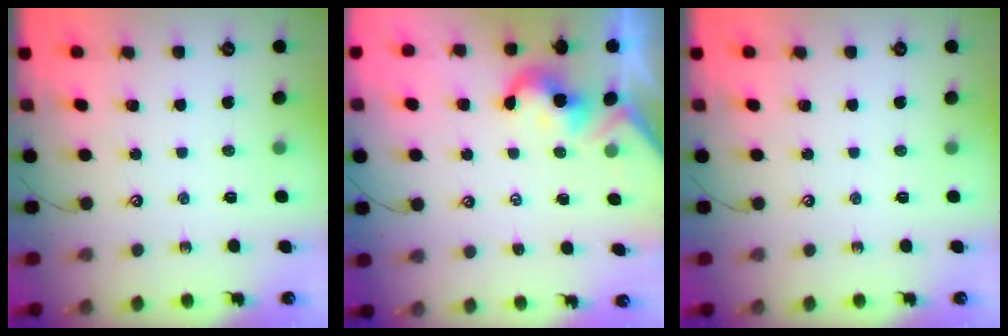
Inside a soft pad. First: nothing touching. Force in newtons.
{"total": 1.9, "press": 1.9, "slide": 0.5}
{"total": 0.0}